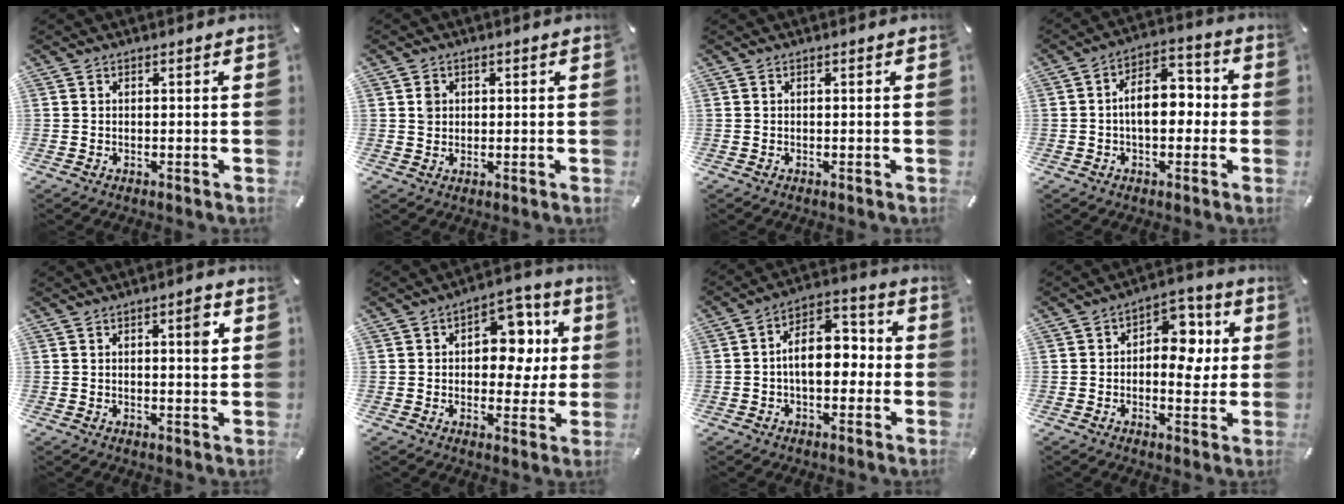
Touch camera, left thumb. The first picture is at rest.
{"total": 2.3, "force": [0.5, 2.2, 0.4], "torque": [-0.004, 0.003, 0.005]}
{"total": 0.0}
{"total": 9.5, "force": [-1.0, 6.0, 7.4], "torque": [-0.097, 0.013, -0.020]}
{"total": 4.4, "force": [1.4, 1.4, 3.9], "torque": [-0.041, -0.009, 0.013]}
{"total": 11.4, "force": [2.3, 8.2, 7.5], "torque": [-0.084, -0.016, 0.036]}
{"total": 10.8, "force": [-1.0, 6.8, 8.3], "torque": [-0.119, 0.006, -0.018]}
{"total": 10.3, "force": [0.8, 7.0, 7.5], "torque": [-0.087, -0.002, 0.010]}